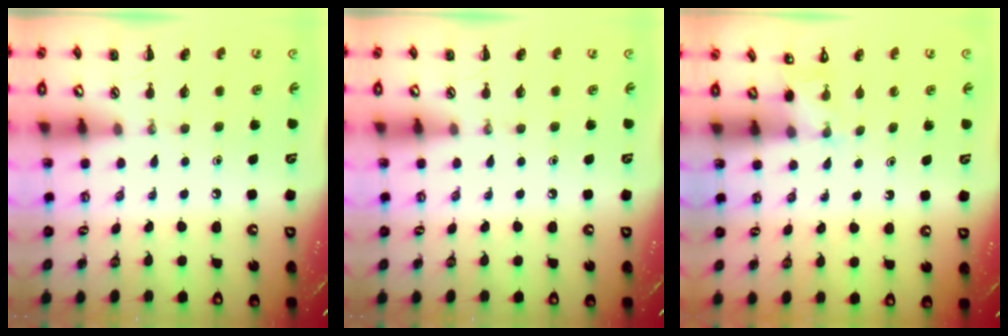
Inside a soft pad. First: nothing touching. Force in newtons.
{"total": 0.0}
{"total": 2.2, "press": 2.1, "slide": 0.7}